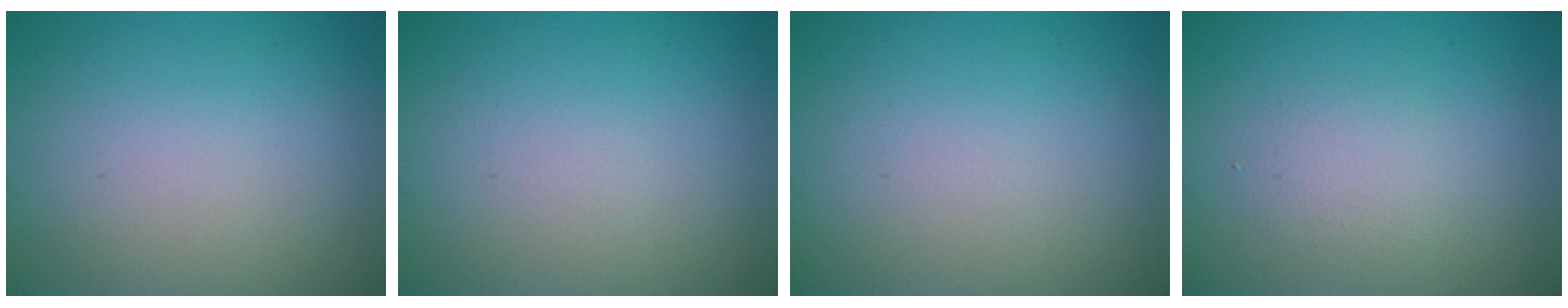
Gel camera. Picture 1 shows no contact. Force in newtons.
{"total": 0.0}
{"total": 0.0}
{"total": 1.7, "press": 1.7, "slide": 0.1}